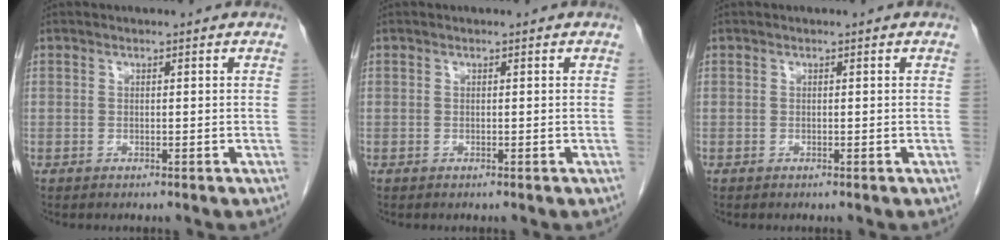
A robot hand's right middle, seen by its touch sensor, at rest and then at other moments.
{"total": 0.0}
{"total": 0.0}